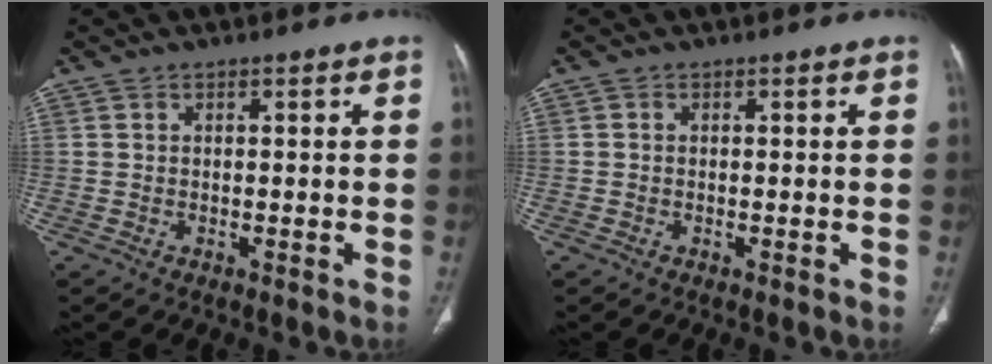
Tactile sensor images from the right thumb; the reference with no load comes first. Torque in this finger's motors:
{"motor_torque": [0.02, -0.26, -0.12, 0.18, 0.02]}